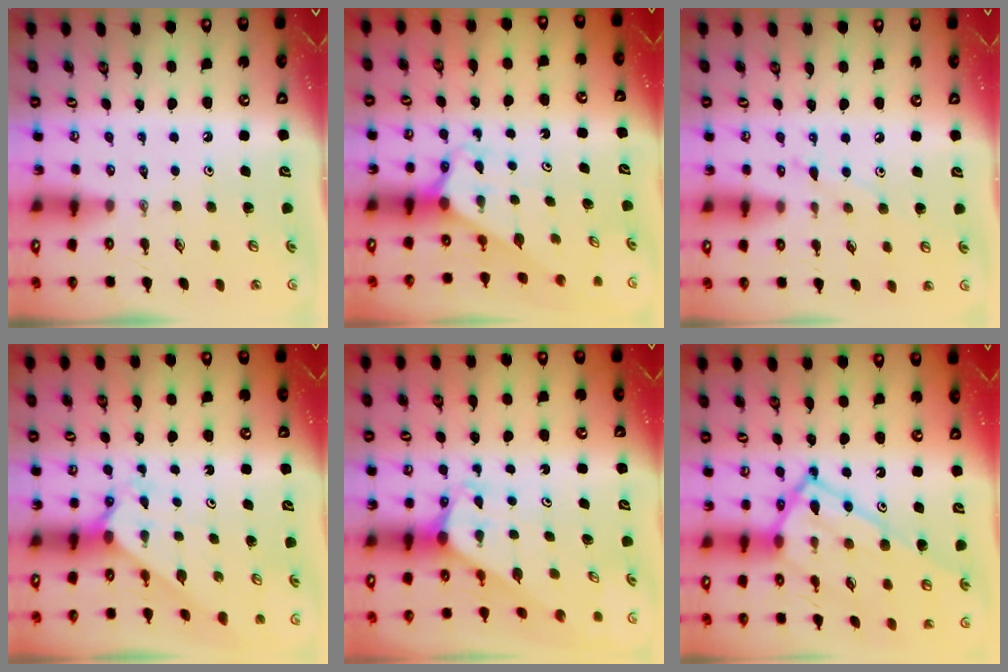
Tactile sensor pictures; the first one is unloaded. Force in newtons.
{"total": 2.5, "press": 2.5, "slide": 0.2}
{"total": 6.0, "press": 5.9, "slide": 0.5}
{"total": 2.0, "press": 1.9, "slide": 0.2}
{"total": 2.0, "press": 2.0, "slide": 0.1}
{"total": 18.7, "press": 18.7, "slide": 1.4}